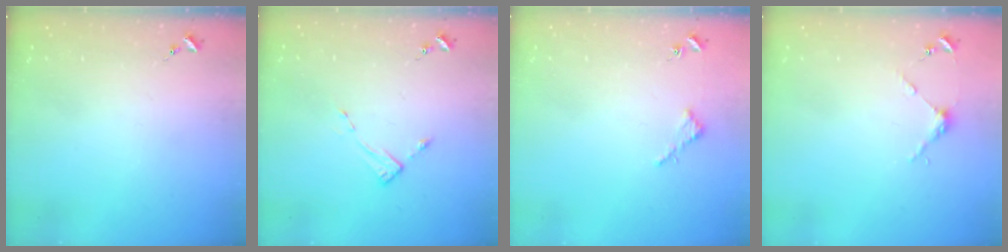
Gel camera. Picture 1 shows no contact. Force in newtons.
{"total": 2.6, "press": 2.6, "slide": 0.3}
{"total": 2.6, "press": 2.6, "slide": 0.2}
{"total": 3.7, "press": 3.7, "slide": 0.3}